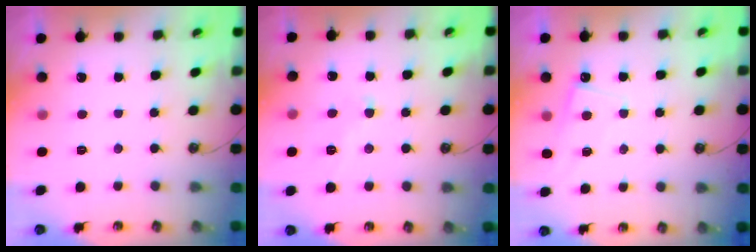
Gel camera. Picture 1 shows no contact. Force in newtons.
{"total": 1.3, "press": 1.3, "slide": 0.2}
{"total": 2.4, "press": 2.4, "slide": 0.6}